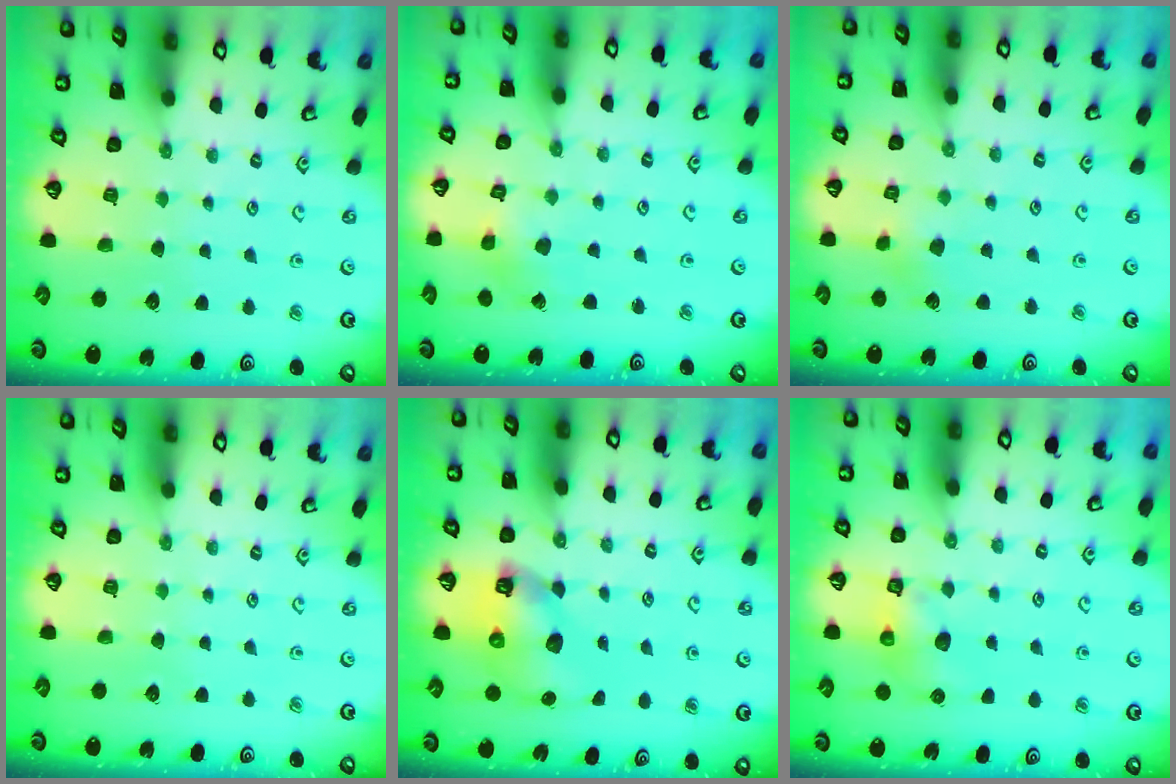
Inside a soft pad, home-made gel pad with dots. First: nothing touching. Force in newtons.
{"total": 2.2, "press": 2.2, "slide": 0.2}
{"total": 3.2, "press": 3.1, "slide": 0.3}
{"total": 0.0}
{"total": 8.1, "press": 8.0, "slide": 1.4}
{"total": 7.8, "press": 7.8, "slide": 0.2}